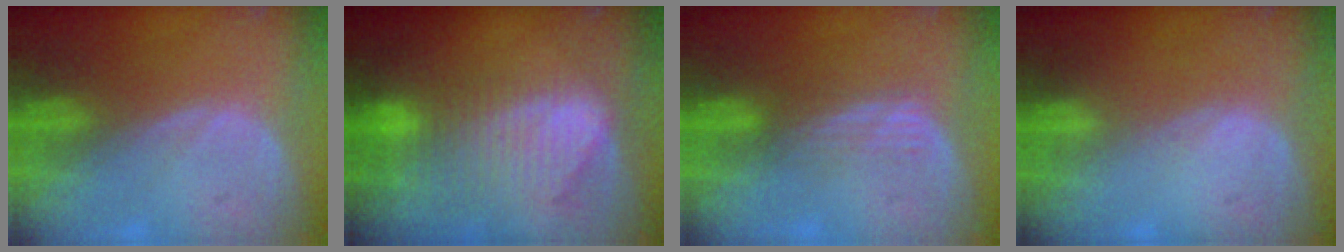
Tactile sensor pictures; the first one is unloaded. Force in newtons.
{"total": 9.4, "press": 8.2, "slide": 4.7}
{"total": 3.1, "press": 2.6, "slide": 1.6}
{"total": 0.0}